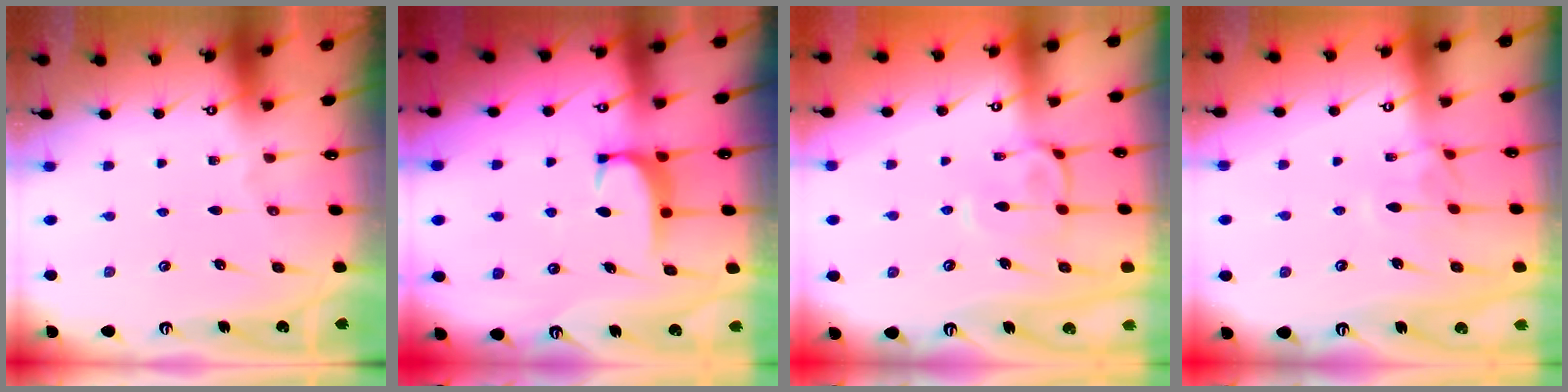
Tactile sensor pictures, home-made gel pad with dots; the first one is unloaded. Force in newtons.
{"total": 1.8, "press": 1.7, "slide": 0.5}
{"total": 4.3, "press": 4.1, "slide": 1.4}
{"total": 2.1, "press": 2.0, "slide": 0.7}